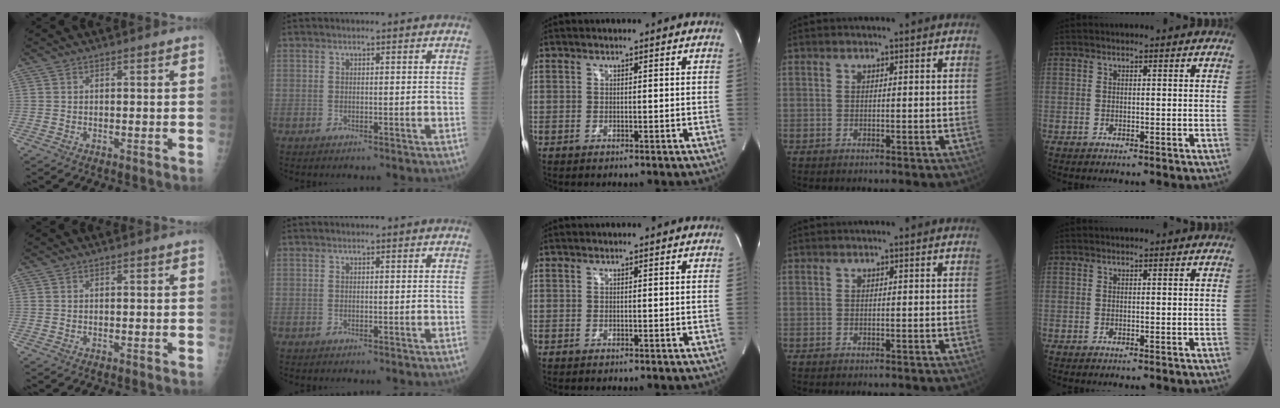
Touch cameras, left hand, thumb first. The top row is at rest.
{}